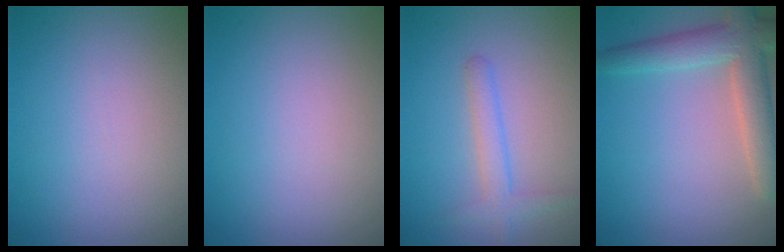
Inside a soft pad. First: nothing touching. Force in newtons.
{"total": 0.0}
{"total": 2.1, "press": 2.1, "slide": 0.1}
{"total": 4.9, "press": 4.9, "slide": 0.3}